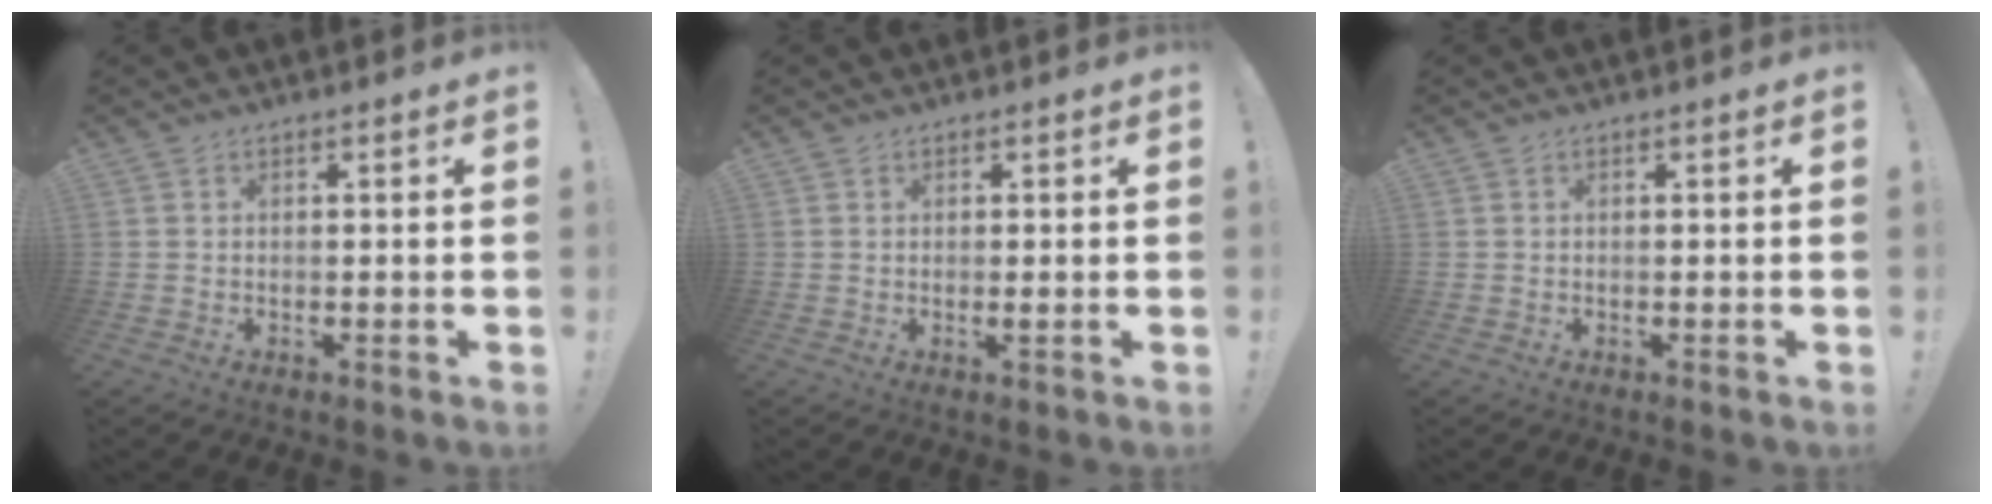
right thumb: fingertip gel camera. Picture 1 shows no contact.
{"total": 0.6, "force": [0.4, 0.1, 0.4], "torque": [-0.001, -0.003, 0.007]}
{"total": 0.0}